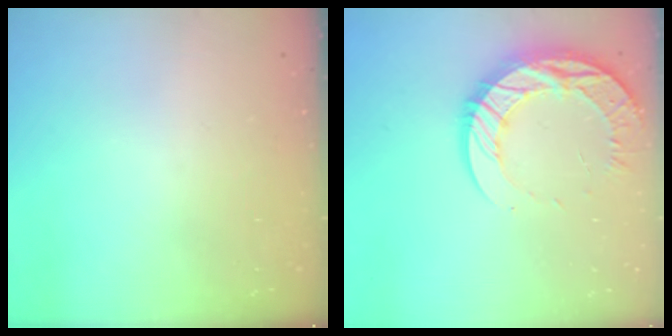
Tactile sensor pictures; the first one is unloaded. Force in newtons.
{"total": 18.9, "press": 18.8, "slide": 1.6}